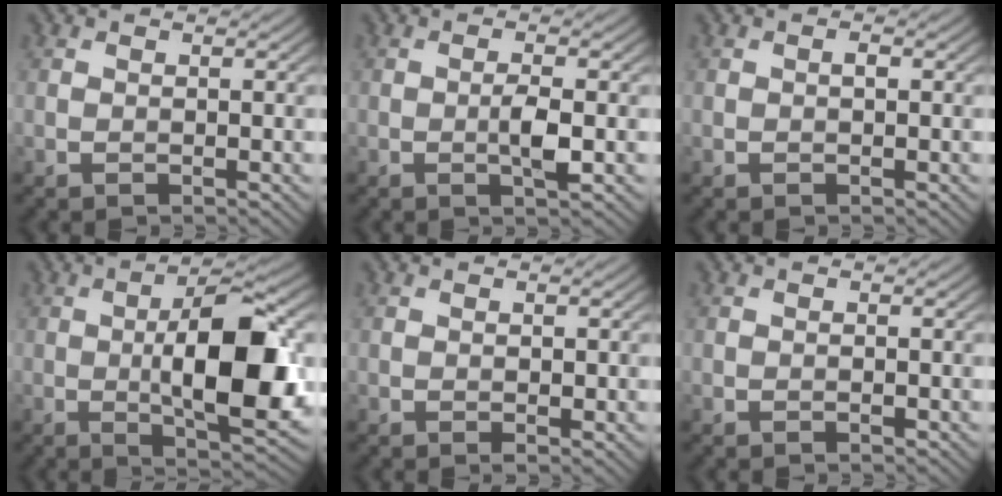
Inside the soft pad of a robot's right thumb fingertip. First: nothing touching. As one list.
[{"total": 2.8, "force": [-0.6, 0.5, 2.7], "torque": [-0.050, 0.002, -0.014]}, {"total": 0.6, "force": [0.0, 0.1, 0.6], "torque": [-0.010, 0.002, -0.001]}, {"total": 12.6, "force": [-0.7, 4.2, 11.9], "torque": [-0.185, 0.000, -0.012]}, {"total": 0.7, "force": [-0.1, 0.4, 0.6], "torque": [-0.008, -0.001, -0.002]}, {"total": 0.5, "force": [-0.3, 0.1, 0.4], "torque": [-0.006, 0.000, -0.004]}]